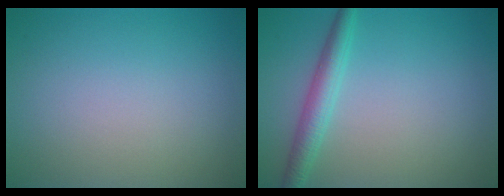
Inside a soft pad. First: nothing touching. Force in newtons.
{"total": 2.7, "press": 2.7, "slide": 0.1}